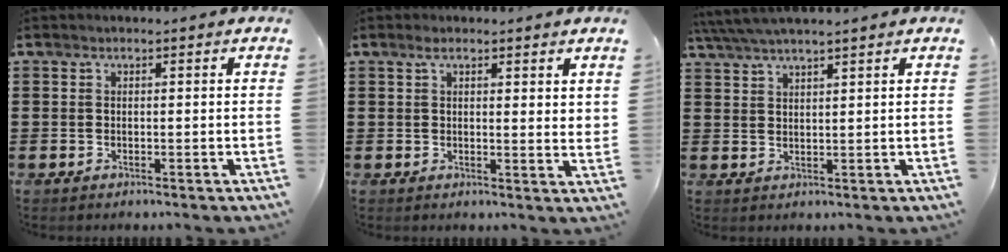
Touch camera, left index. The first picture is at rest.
{"total": 2.8, "force": [2.2, 0.6, 1.6], "torque": [-0.038, 0.005, 0.040]}
{"total": 3.5, "force": [3.2, -0.1, 1.6], "torque": [-0.040, -0.003, 0.058]}